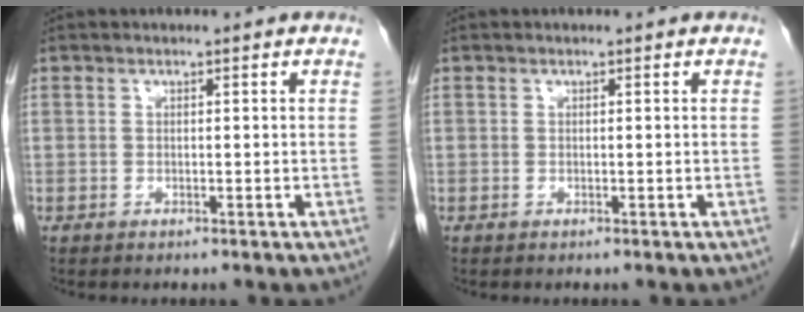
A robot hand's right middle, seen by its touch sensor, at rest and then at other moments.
{"total": 0.0}